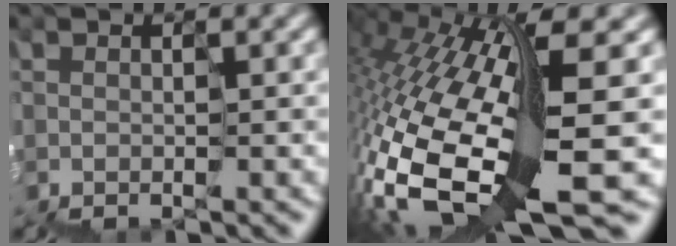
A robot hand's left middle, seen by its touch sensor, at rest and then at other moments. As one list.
[{"total": 13.6, "force": [-3.5, 3.9, 12.6], "torque": [-0.283, -0.015, -0.052]}]